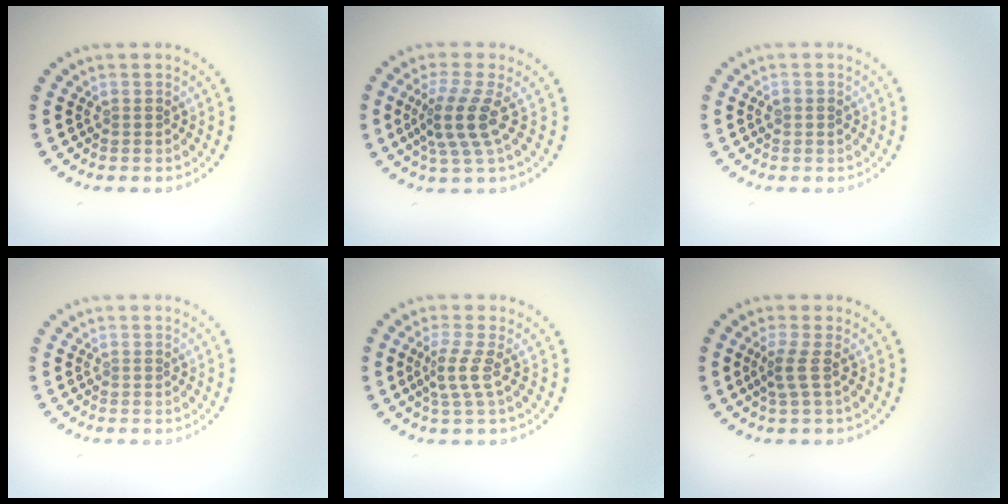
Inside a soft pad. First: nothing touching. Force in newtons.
{"total": 3.7, "press": 2.7, "slide": 2.5}
{"total": 1.0, "press": 1.0, "slide": 0.1}
{"total": 0.0}
{"total": 2.3, "press": 1.5, "slide": 1.7}
{"total": 1.8, "press": 1.2, "slide": 1.3}